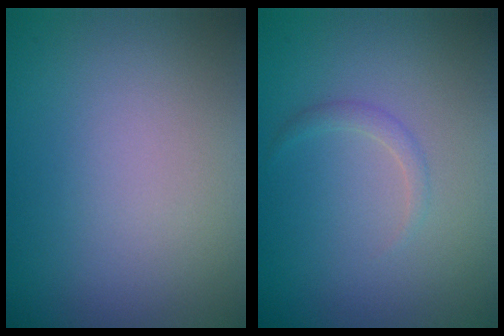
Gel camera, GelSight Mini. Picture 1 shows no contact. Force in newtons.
{"total": 0.9, "press": 0.9, "slide": 0.0}